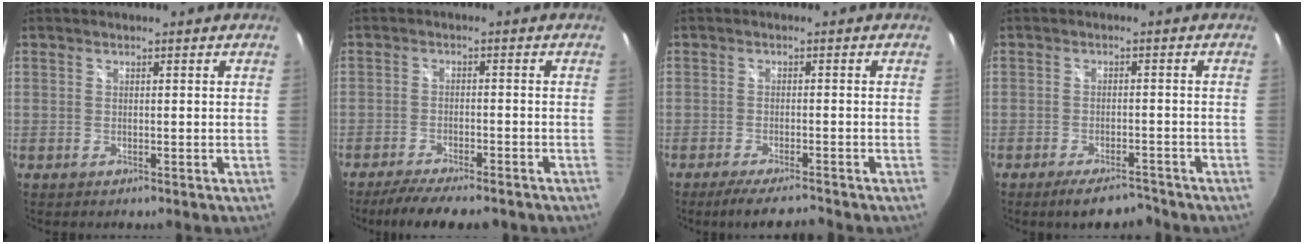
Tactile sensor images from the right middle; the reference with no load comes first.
{"total": 10.0, "force": [-8.4, 1.8, 5.1], "torque": [-0.110, -0.023, -0.133]}
{"total": 5.7, "force": [-5.1, 0.0, 2.7], "torque": [-0.060, -0.019, -0.087]}
{"total": 5.7, "force": [-4.8, 1.6, 2.6], "torque": [-0.056, -0.006, -0.075]}